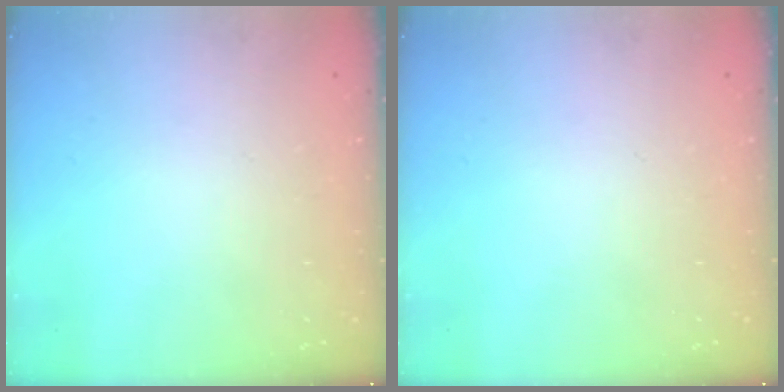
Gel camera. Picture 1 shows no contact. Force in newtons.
{"total": 0.0}